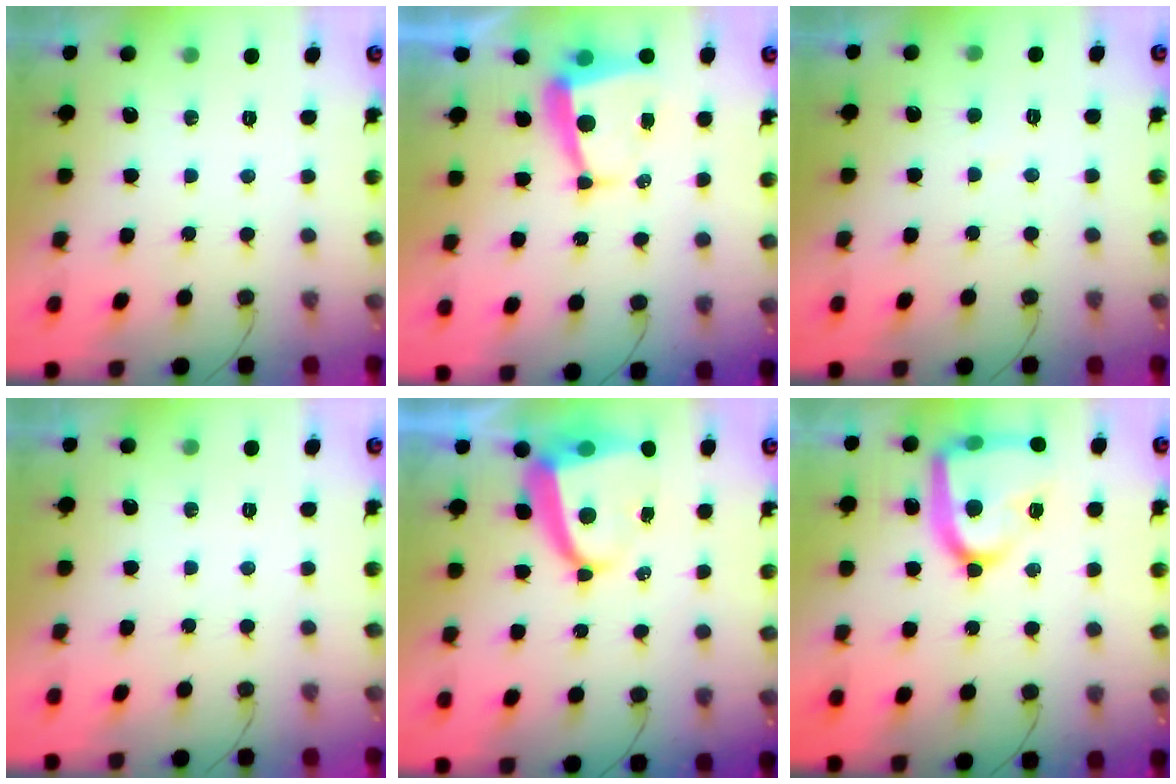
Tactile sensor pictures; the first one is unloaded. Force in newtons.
{"total": 6.4, "press": 6.4, "slide": 0.6}
{"total": 2.1, "press": 2.1, "slide": 0.2}
{"total": 0.0}
{"total": 7.3, "press": 7.3, "slide": 1.1}
{"total": 20.3, "press": 20.2, "slide": 2.1}